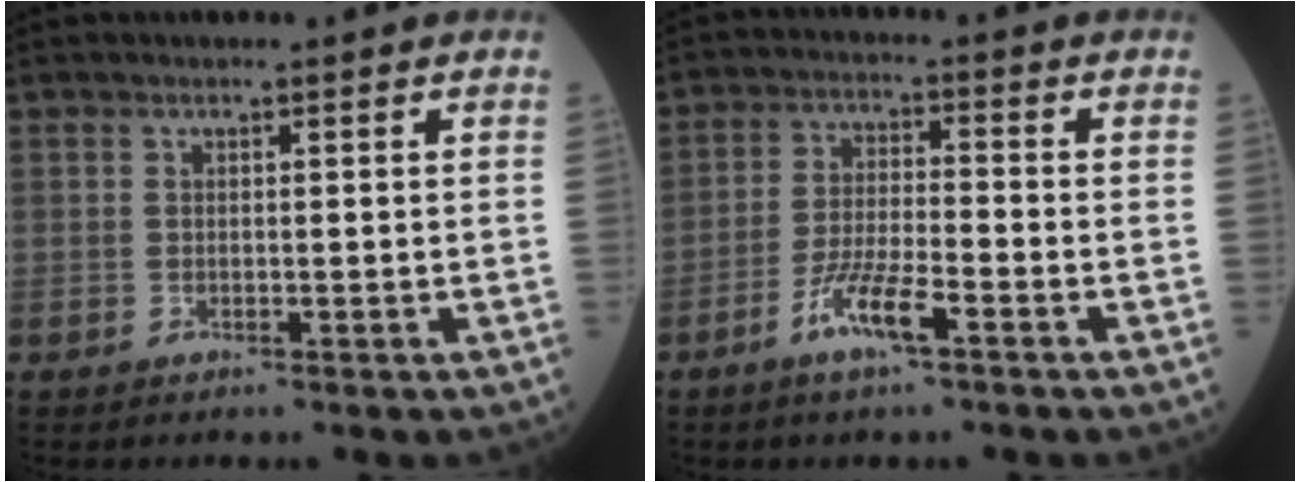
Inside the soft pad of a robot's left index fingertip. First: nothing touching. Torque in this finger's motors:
{"motor_torque": [0.07, 0.01, 0.17, 0.07]}